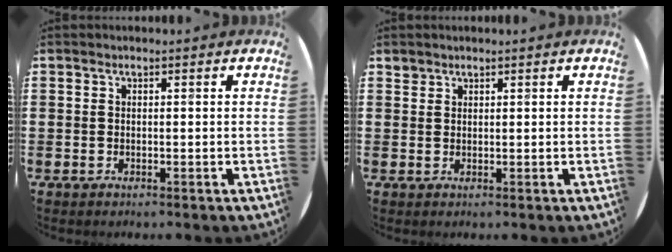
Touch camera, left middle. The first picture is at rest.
{"total": 1.0, "force": [0.9, 0.3, -0.2], "torque": [0.002, 0.003, 0.018]}